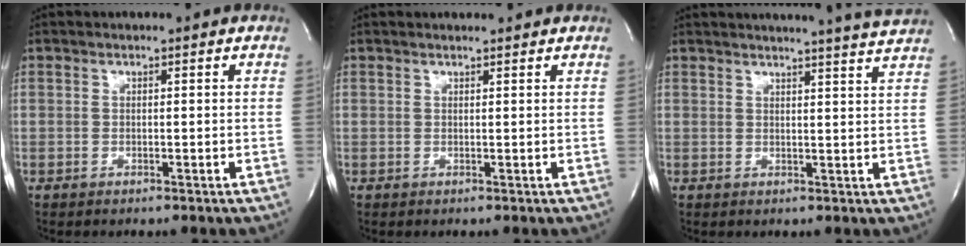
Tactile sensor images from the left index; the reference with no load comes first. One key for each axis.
{"total": 2.0, "fx": 1.9, "fy": 0.1, "fz": 0.4, "tx": -0.011, "ty": 0.011, "tz": 0.026}
{"total": 10.6, "fx": 10.1, "fy": -1.8, "fz": 2.9, "tx": -0.043, "ty": -0.035, "tz": 0.109}